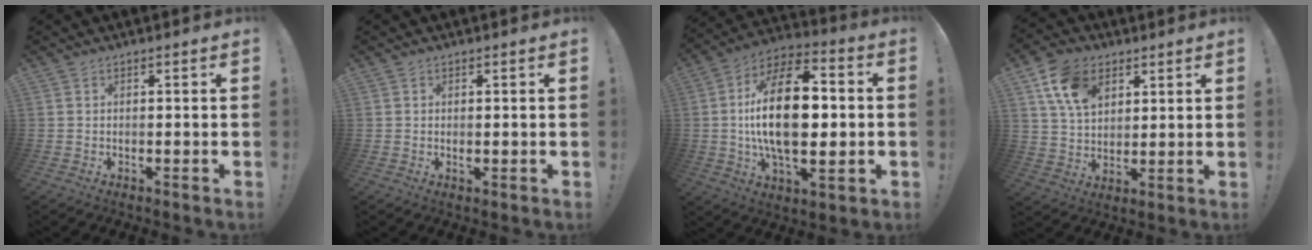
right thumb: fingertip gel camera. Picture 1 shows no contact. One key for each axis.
{"total": 0.7, "fx": 0.0, "fy": 0.6, "fz": 0.2, "tx": -0.004, "ty": 0.001, "tz": 0.001}
{"total": 25.0, "fx": -0.3, "fy": 13.0, "fz": 21.3, "tx": -0.377, "ty": 0.002, "tz": -0.012}
{"total": 12.9, "fx": 6.4, "fy": 8.8, "fz": 7.0, "tx": -0.121, "ty": -0.015, "tz": 0.127}